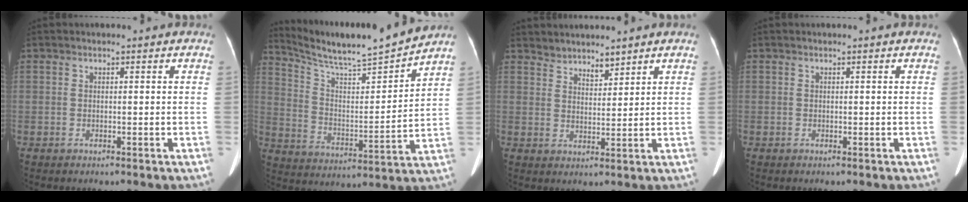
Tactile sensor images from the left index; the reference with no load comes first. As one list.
[{"total": 15.8, "force": [14.9, -0.7, 5.3], "torque": [-0.105, -0.015, 0.245]}, {"total": 3.9, "force": [3.7, 1.0, 0.4], "torque": [0.001, 0.016, 0.066]}, {"total": 0.0}]